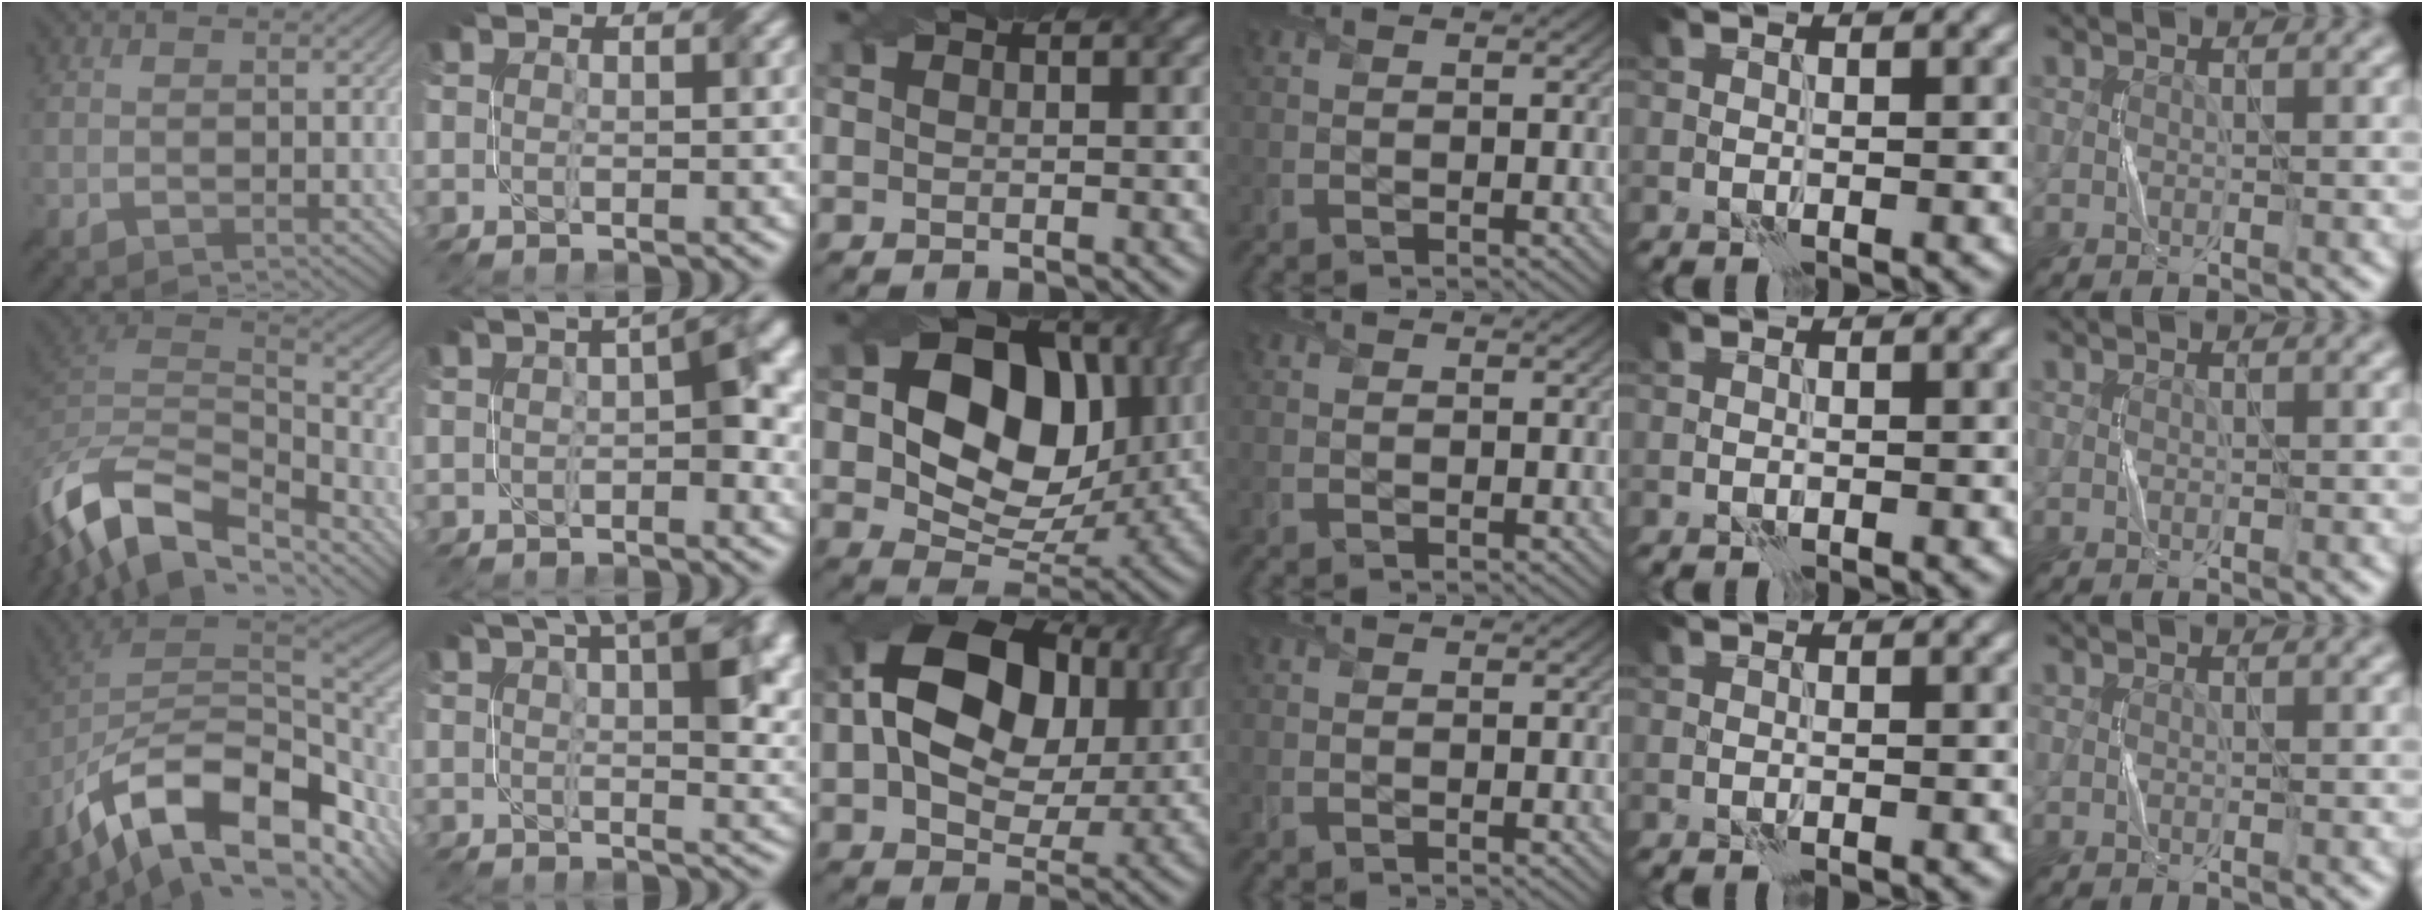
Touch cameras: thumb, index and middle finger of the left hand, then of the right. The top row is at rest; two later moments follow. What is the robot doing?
{"motion": "twist", "object": "screw"}